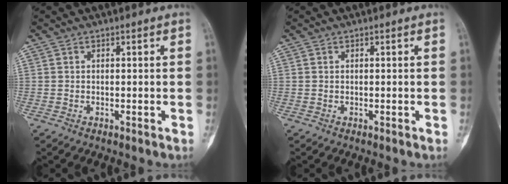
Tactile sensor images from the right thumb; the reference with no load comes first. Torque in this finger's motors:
{"motor_torque": [0.26, 0.47, -0.30, 0.19, -0.01]}